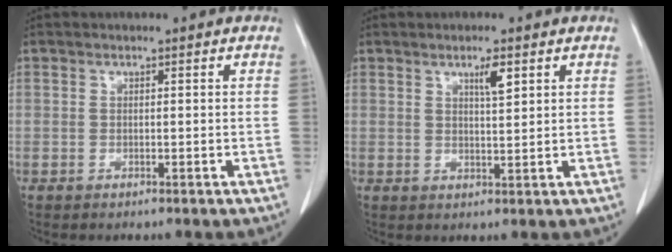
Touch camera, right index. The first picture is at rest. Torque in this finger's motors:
{"motor_torque": [0.07, 0.06, 0.01, 0.02]}